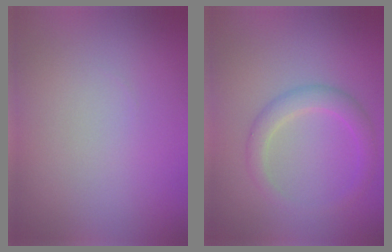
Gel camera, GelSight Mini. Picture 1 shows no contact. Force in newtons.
{"total": 2.6, "press": 2.6, "slide": 0.1}